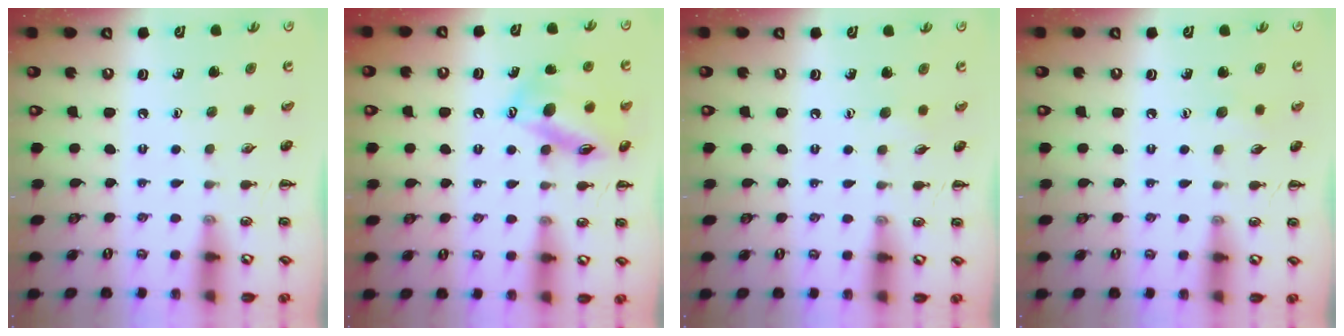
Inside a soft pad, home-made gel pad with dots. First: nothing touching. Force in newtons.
{"total": 15.0, "press": 14.8, "slide": 2.1}
{"total": 3.9, "press": 3.7, "slide": 1.0}
{"total": 3.1, "press": 3.0, "slide": 0.6}